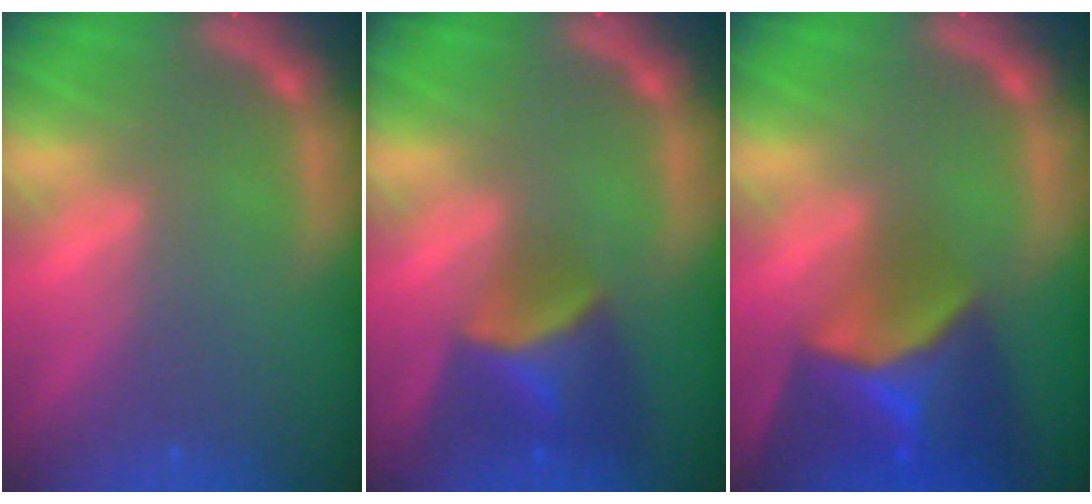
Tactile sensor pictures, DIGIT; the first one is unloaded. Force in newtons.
{"total": 6.0}
{"total": 9.9}